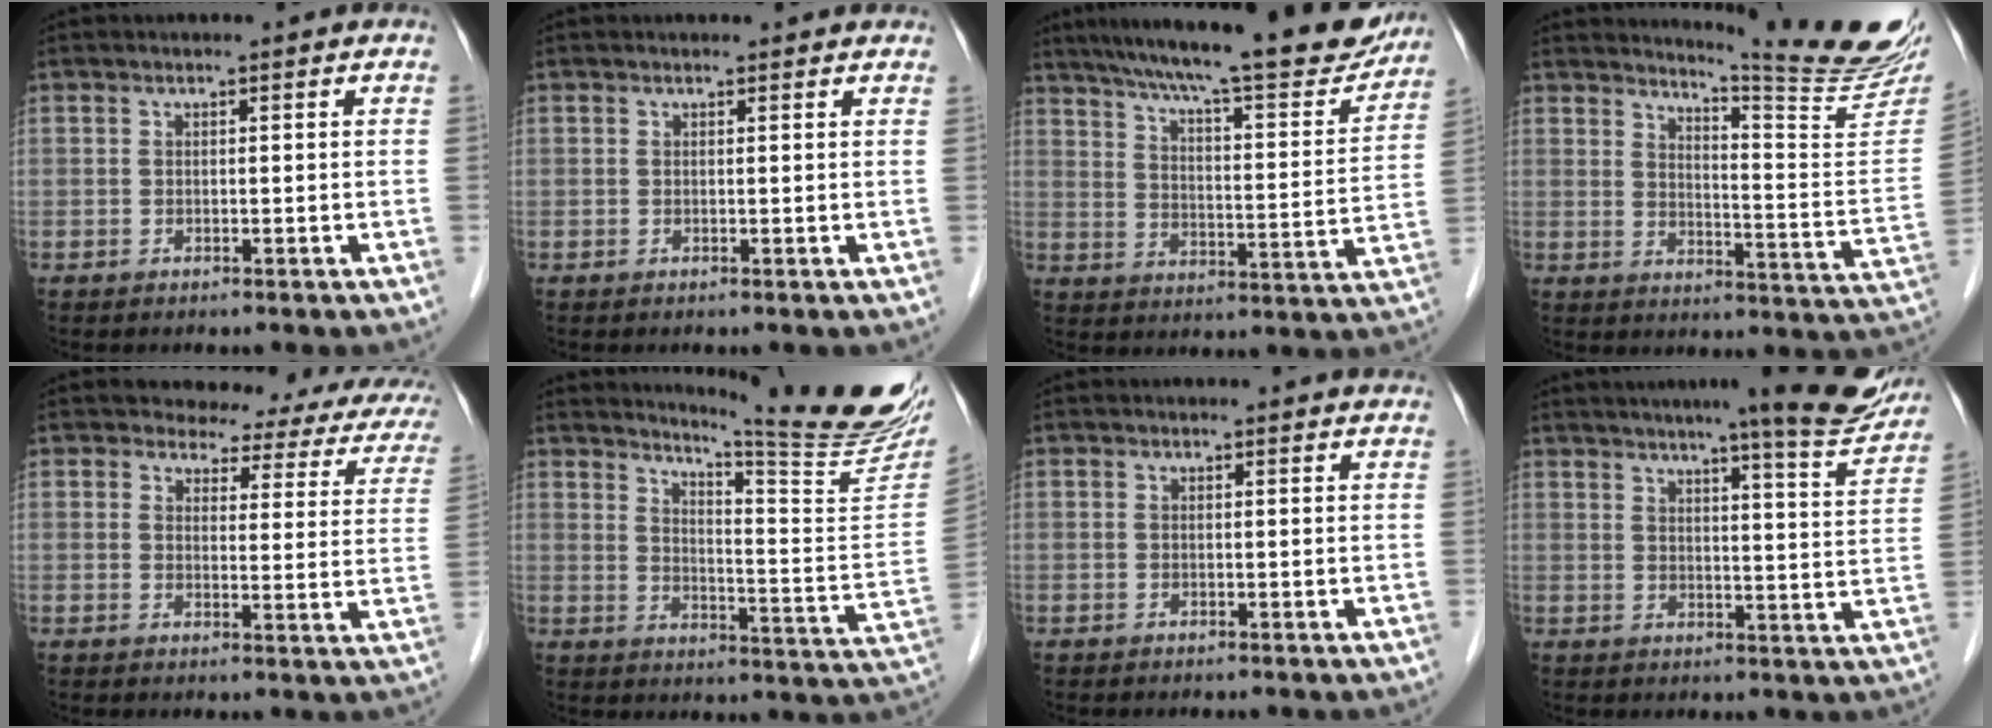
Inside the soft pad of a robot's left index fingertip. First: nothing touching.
{"total": 2.1, "force": [1.9, 0.6, 0.4], "torque": [-0.009, 0.007, 0.012]}
{"total": 24.6, "force": [21.2, 3.5, 12.0], "torque": [-0.190, -0.022, 0.282]}
{"total": 16.9, "force": [15.9, -1.2, 5.6], "torque": [-0.084, -0.121, 0.193]}
{"total": 13.5, "force": [11.1, 5.1, 5.7], "torque": [-0.038, -0.012, 0.096]}
{"total": 19.3, "force": [17.7, -1.1, 7.6], "torque": [-0.115, -0.120, 0.219]}
{"total": 1.2, "force": [1.2, 0.2, 0.0], "torque": [-0.009, -0.008, 0.001]}
{"total": 14.7, "force": [12.5, 0.6, 7.7], "torque": [-0.090, -0.018, 0.144]}